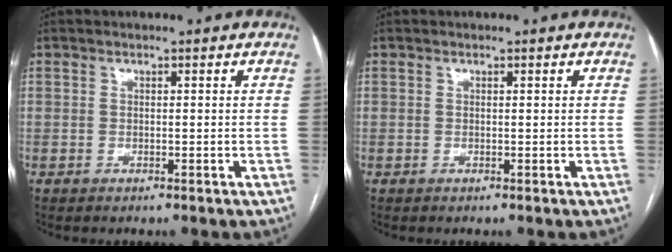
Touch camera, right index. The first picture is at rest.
{"total": 0.0}